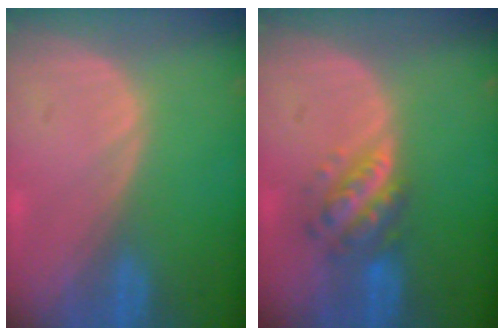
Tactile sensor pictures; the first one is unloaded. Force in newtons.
{"total": 5.8, "press": 5.3, "slide": 2.4}